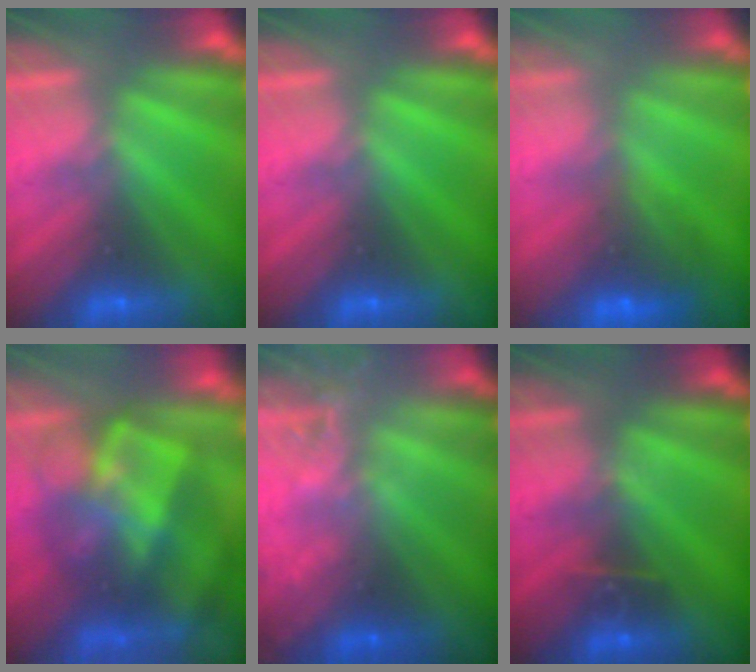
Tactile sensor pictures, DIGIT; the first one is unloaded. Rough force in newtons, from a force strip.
{"total": 0.0}
{"total": 8.9}
{"total": 8.2}
{"total": 2.3}
{"total": 2.8}